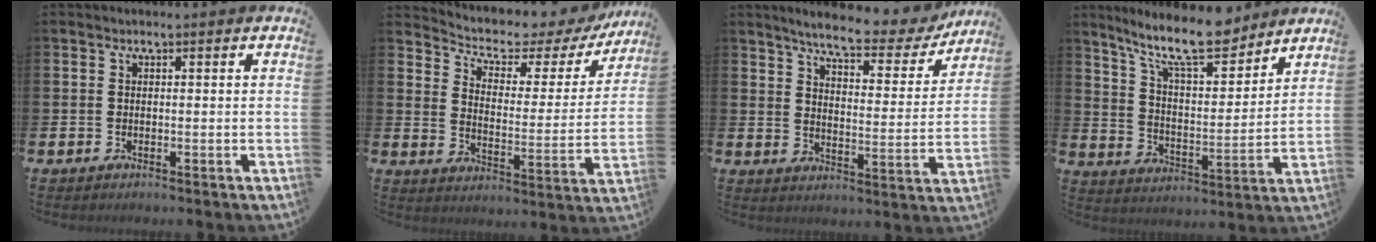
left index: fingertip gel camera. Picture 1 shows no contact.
{"total": 5.0, "force": [4.4, 2.0, 1.4], "torque": [-0.055, -0.034, 0.066]}
{"total": 6.9, "force": [6.1, 1.3, 2.9], "torque": [-0.065, -0.044, 0.097]}
{"total": 12.2, "force": [10.2, 2.9, 5.9], "torque": [-0.129, -0.051, 0.181]}